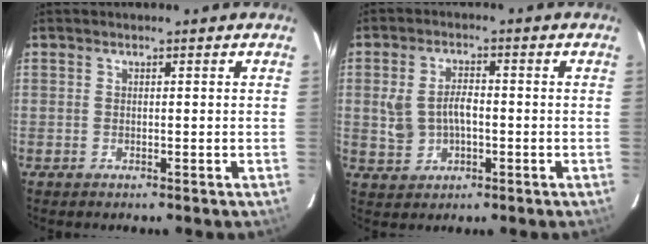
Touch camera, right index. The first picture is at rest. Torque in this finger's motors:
{"motor_torque": [0.18, 0.03, 0.16, 0.08]}